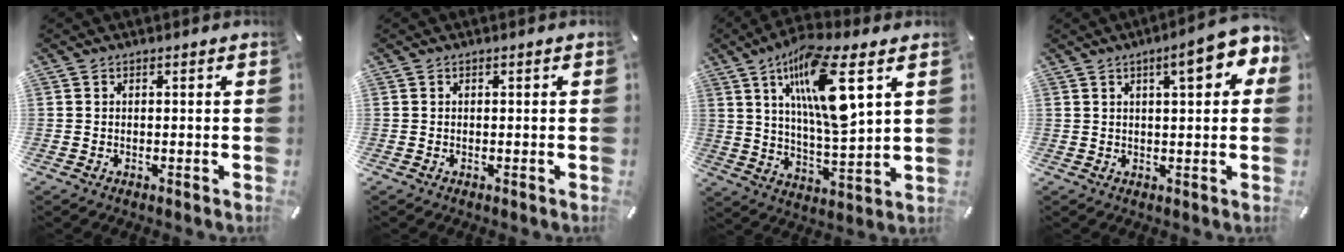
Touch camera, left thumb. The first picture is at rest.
{"total": 0.0}
{"total": 16.2, "force": [7.5, 4.1, 13.8], "torque": [-0.272, -0.023, 0.116]}
{"total": 9.9, "force": [4.6, 2.9, 8.3], "torque": [-0.107, -0.018, 0.067]}